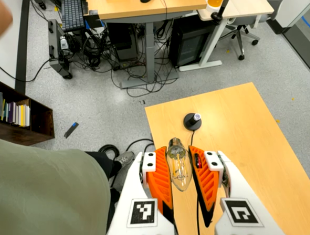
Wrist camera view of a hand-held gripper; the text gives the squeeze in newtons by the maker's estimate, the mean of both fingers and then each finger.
{"total": 19.4, "left": 20.8, "right": 17.9}